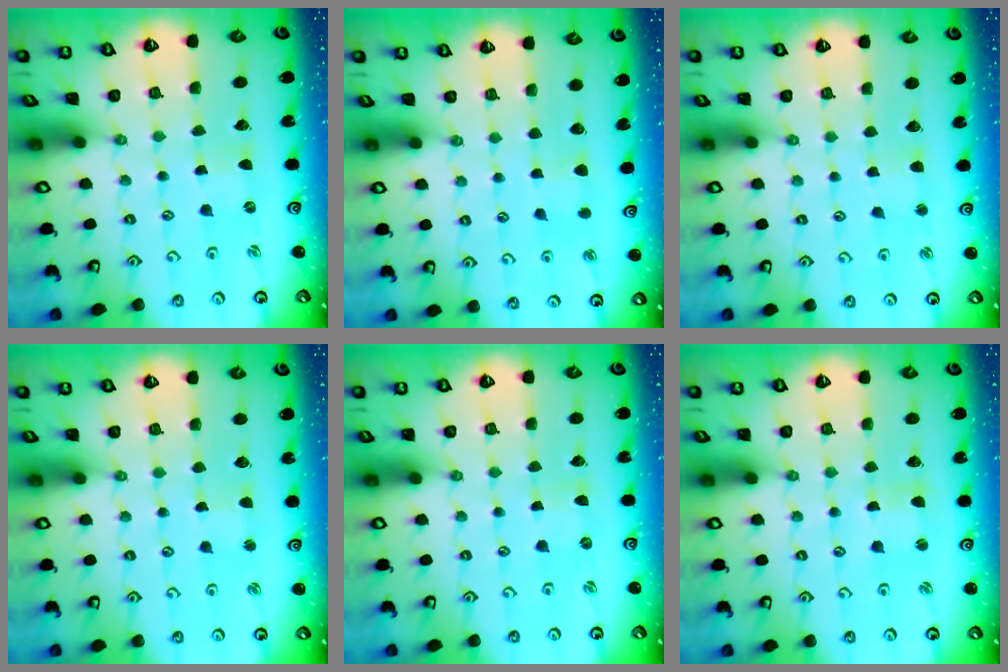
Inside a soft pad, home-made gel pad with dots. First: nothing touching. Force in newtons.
{"total": 3.2, "press": 3.1, "slide": 0.6}
{"total": 2.9, "press": 2.9, "slide": 0.3}
{"total": 2.0, "press": 2.0, "slide": 0.4}
{"total": 0.0}
{"total": 1.0, "press": 1.0, "slide": 0.2}